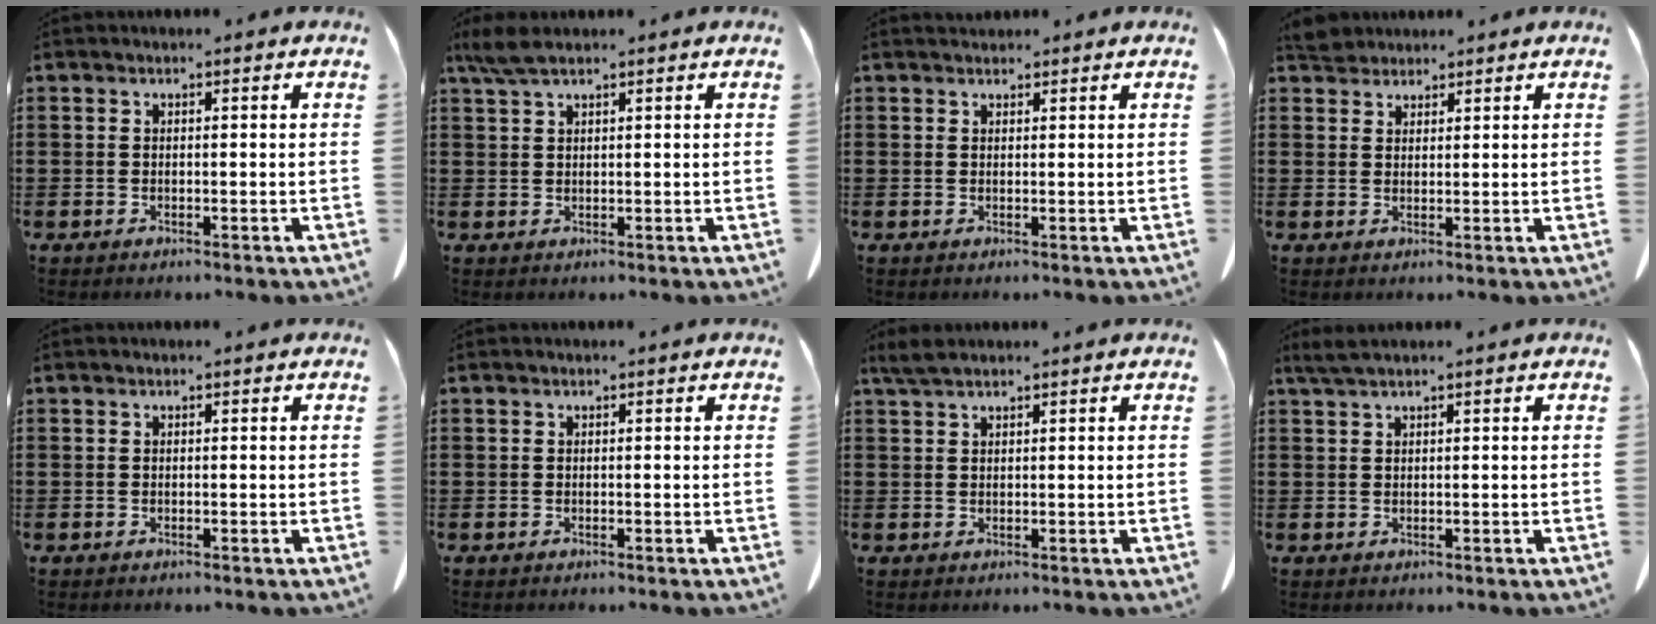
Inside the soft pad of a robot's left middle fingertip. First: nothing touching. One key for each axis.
{"total": 3.1, "fx": 2.1, "fy": 0.6, "fz": 2.2, "tx": -0.056, "ty": -0.003, "tz": 0.038}
{"total": 1.0, "fx": 1.0, "fy": 0.3, "fz": 0.0, "tx": -0.003, "ty": -0.001, "tz": 0.021}
{"total": 3.0, "fx": 2.8, "fy": 0.9, "fz": 0.6, "tx": -0.022, "ty": -0.002, "tz": 0.057}
{"total": 0.0}
{"total": 0.0}
{"total": 2.1, "fx": 1.6, "fy": 0.3, "fz": 1.3, "tx": -0.029, "ty": -0.001, "tz": 0.030}
{"total": 1.6, "fx": 1.2, "fy": -0.1, "fz": 1.1, "tx": -0.024, "ty": -0.003, "tz": 0.024}